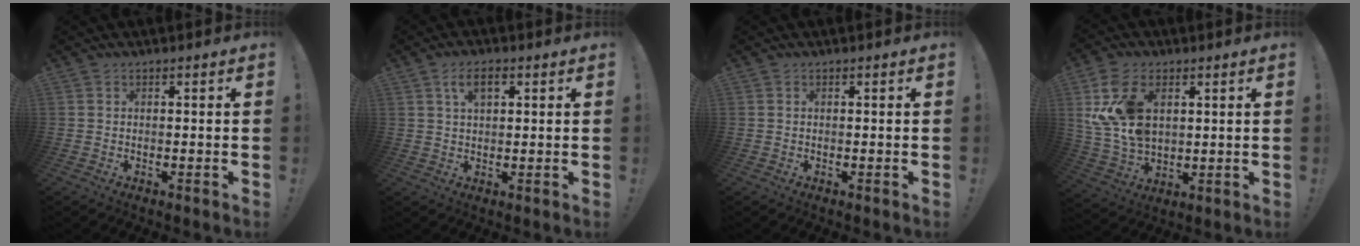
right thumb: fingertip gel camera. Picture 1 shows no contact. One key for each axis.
{"total": 5.3, "fx": 2.2, "fy": 2.8, "fz": 4.0, "tx": -0.067, "ty": 0.002, "tz": 0.037}
{"total": 0.0}
{"total": 14.9, "fx": 4.8, "fy": 9.9, "fz": 10.1, "tx": -0.204, "ty": -0.014, "tz": 0.094}